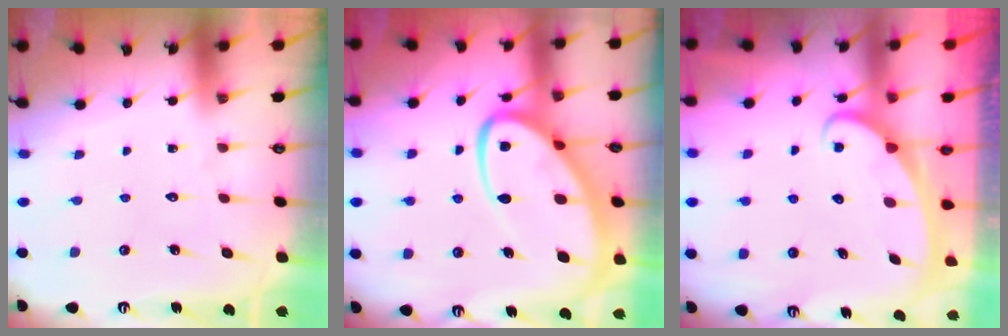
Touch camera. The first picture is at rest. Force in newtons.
{"total": 14.3, "press": 14.3, "slide": 1.3}
{"total": 2.6, "press": 2.5, "slide": 0.3}